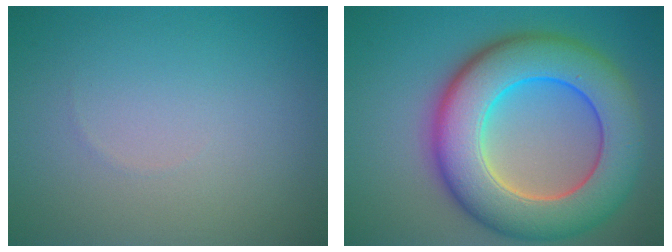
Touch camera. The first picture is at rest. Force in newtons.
{"total": 11.7, "press": 11.7, "slide": 0.4}